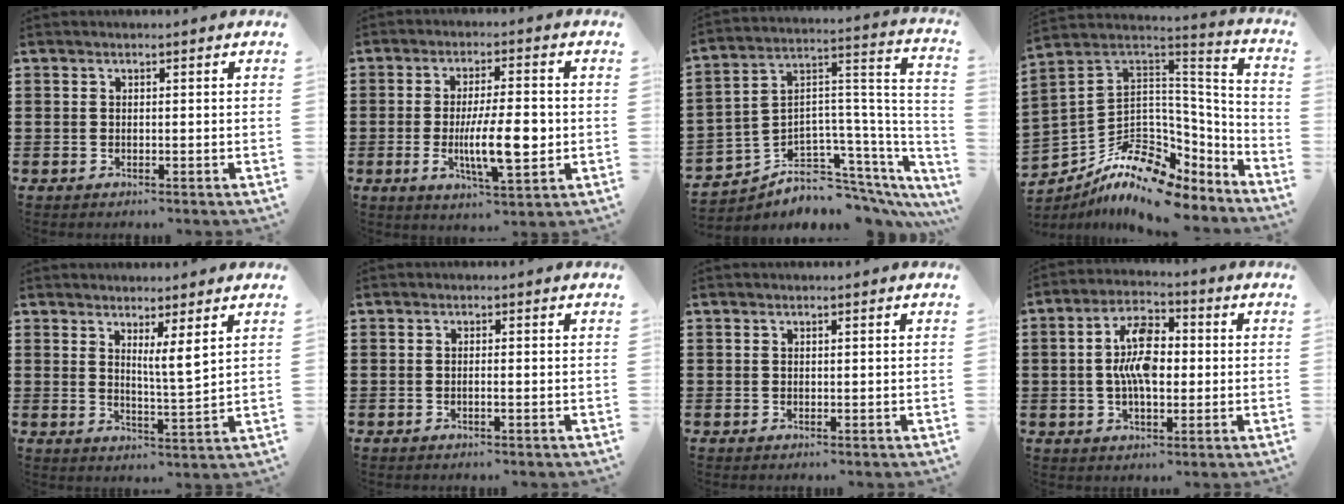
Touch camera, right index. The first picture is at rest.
{"total": 10.6, "force": [-1.4, 3.3, 10.0], "torque": [-0.171, -0.012, -0.026]}
{"total": 4.1, "force": [-2.3, 3.2, 1.2], "torque": [-0.033, -0.026, -0.039]}
{"total": 10.5, "force": [-6.8, 6.2, 5.0], "torque": [-0.113, 0.001, -0.122]}
{"total": 4.3, "force": [2.7, -0.2, 3.3], "torque": [-0.056, -0.018, 0.041]}
{"total": 0.8, "force": [-0.3, -0.1, 0.7], "torque": [-0.013, -0.003, -0.006]}
{"total": 0.0}
{"total": 8.7, "force": [0.3, 4.3, 7.6], "torque": [-0.142, 0.006, -0.002]}